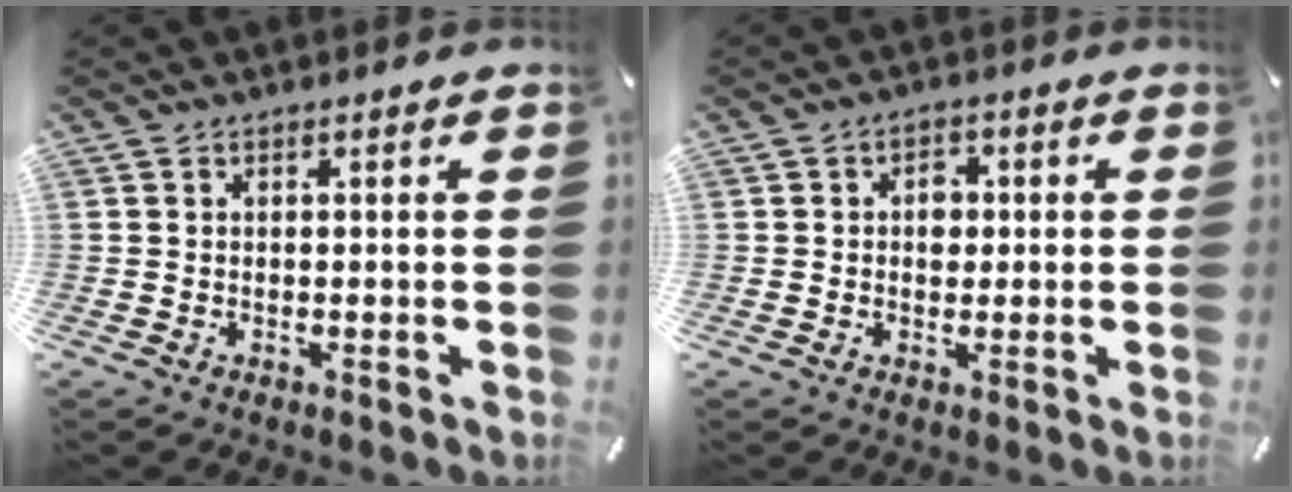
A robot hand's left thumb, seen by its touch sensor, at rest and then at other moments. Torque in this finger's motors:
{"motor_torque": [0.73, 0.84, 0.40, -0.27, 0.00]}